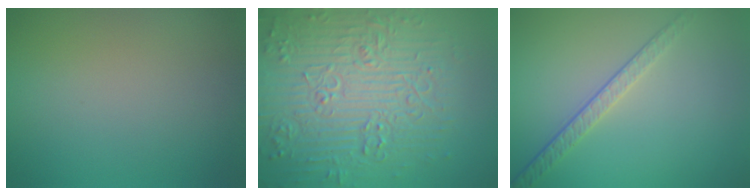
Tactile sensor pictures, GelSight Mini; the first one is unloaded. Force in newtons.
{"total": 9.4, "press": 6.8, "slide": 6.5}
{"total": 2.1, "press": 1.6, "slide": 1.4}